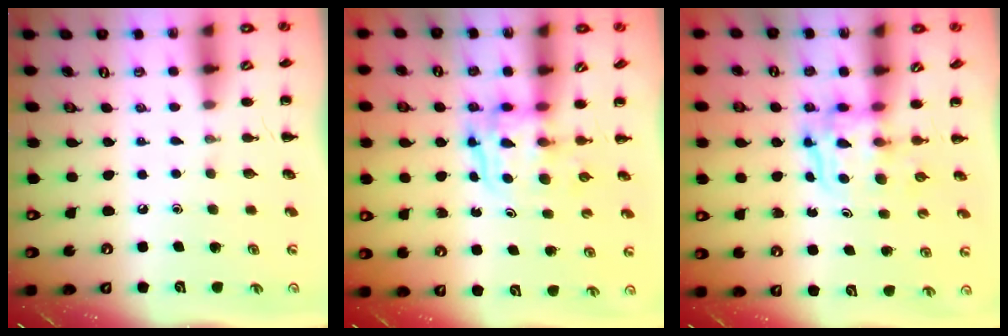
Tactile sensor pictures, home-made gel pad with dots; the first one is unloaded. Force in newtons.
{"total": 3.6, "press": 3.6, "slide": 0.3}
{"total": 3.4, "press": 3.4, "slide": 0.3}